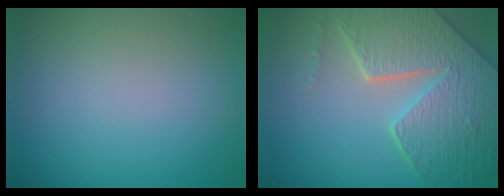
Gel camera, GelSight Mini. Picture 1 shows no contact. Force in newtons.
{"total": 8.5, "press": 6.1, "slide": 5.9}